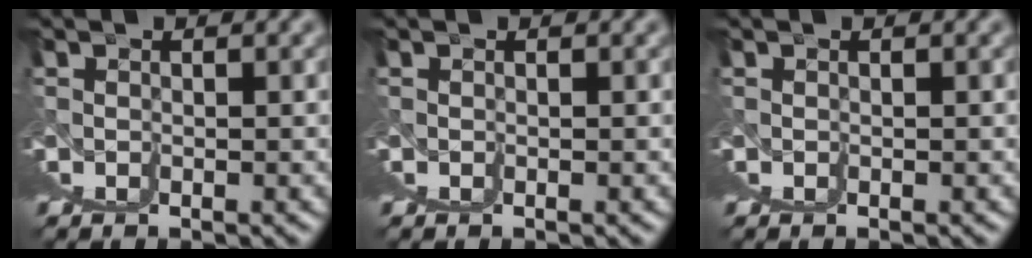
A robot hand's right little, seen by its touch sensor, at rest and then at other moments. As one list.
[{"total": 0.0}, {"total": 0.0}]